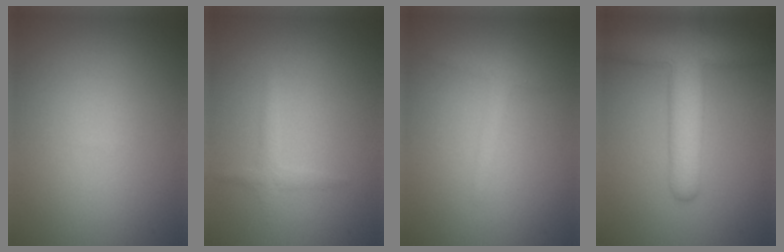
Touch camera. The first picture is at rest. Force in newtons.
{"total": 1.3, "press": 1.3, "slide": 0.1}
{"total": 1.6, "press": 1.6, "slide": 0.1}
{"total": 8.0, "press": 8.0, "slide": 0.5}